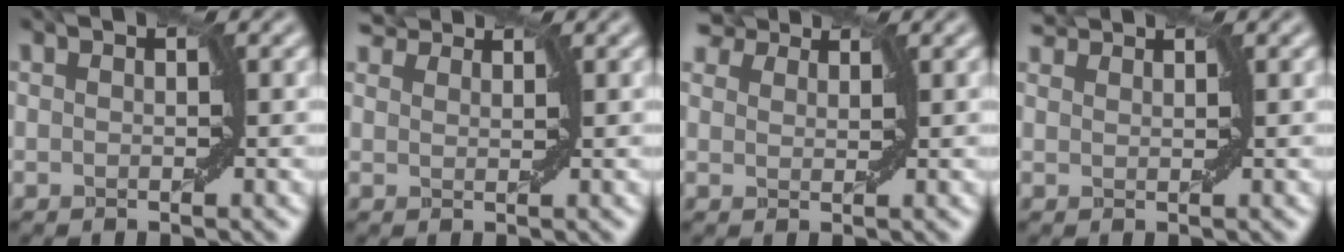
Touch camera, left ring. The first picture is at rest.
{"total": 3.1, "force": [2.9, 0.9, 0.8], "torque": [-0.019, 0.003, 0.048]}
{"total": 4.8, "force": [3.9, 2.2, 1.8], "torque": [-0.049, 0.009, 0.063]}
{"total": 1.9, "force": [1.9, 0.3, 0.3], "torque": [-0.008, 0.007, 0.034]}